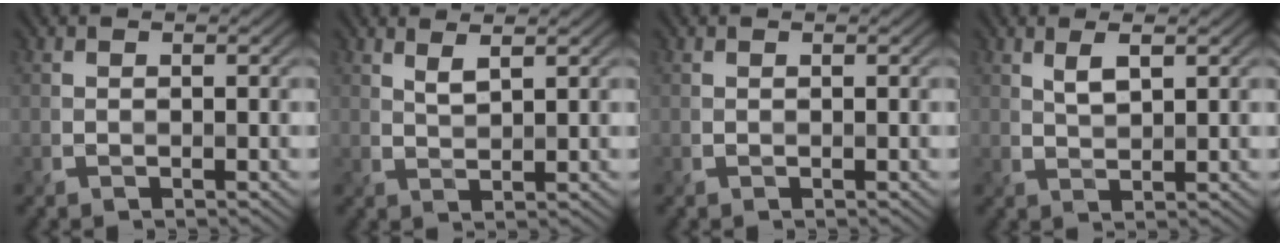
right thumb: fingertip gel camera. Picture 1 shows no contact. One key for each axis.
{"total": 2.0, "fx": 1.5, "fy": 0.2, "fz": 1.3, "tx": -0.030, "ty": -0.001, "tz": 0.035}
{"total": 0.0}
{"total": 2.6, "fx": 1.3, "fy": 0.7, "fz": 2.1, "tx": -0.046, "ty": -0.002, "tz": 0.028}